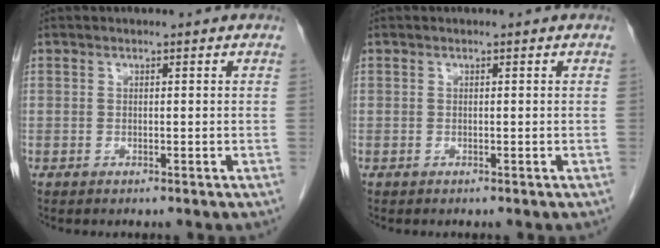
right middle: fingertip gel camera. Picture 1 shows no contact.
{"total": 0.0}